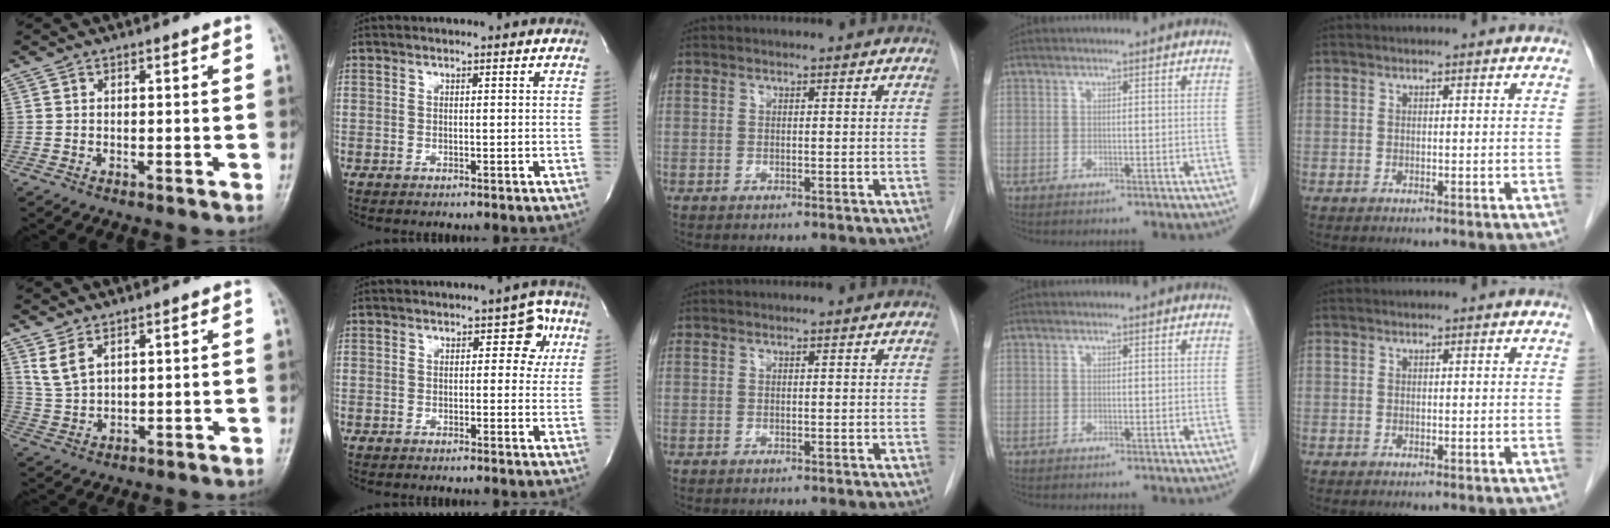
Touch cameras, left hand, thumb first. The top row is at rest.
{"thumb": {"total": 4.6, "force": [2.9, 2.1, 2.9], "torque": [-0.060, -0.010, 0.068]}, "index": {"total": 4.2, "force": [1.2, 2.6, 3.0], "torque": [-0.019, 0.017, 0.008]}}